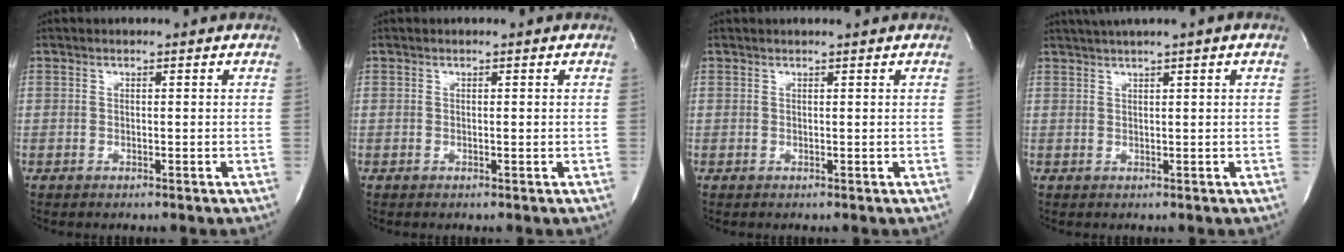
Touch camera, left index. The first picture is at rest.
{"total": 0.0}
{"total": 1.4, "force": [1.3, -0.4, 0.4], "torque": [-0.011, 0.002, 0.020]}
{"total": 4.9, "force": [3.5, -0.8, 3.4], "torque": [-0.059, 0.025, 0.060]}